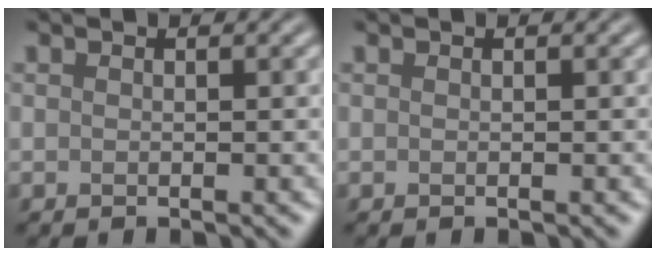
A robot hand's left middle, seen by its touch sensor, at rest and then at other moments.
{"total": 0.0}